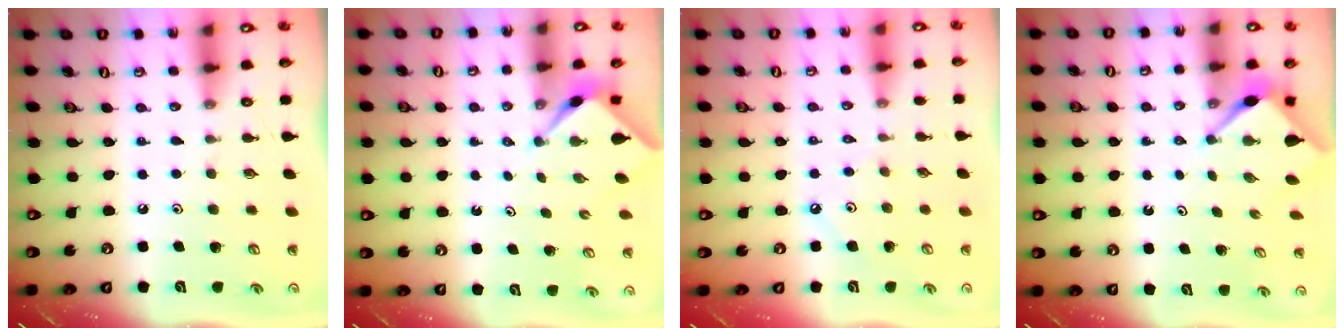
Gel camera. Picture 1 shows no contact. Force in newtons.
{"total": 2.1, "press": 2.1, "slide": 0.3}
{"total": 2.8, "press": 2.8, "slide": 0.1}
{"total": 3.1, "press": 3.1, "slide": 0.3}